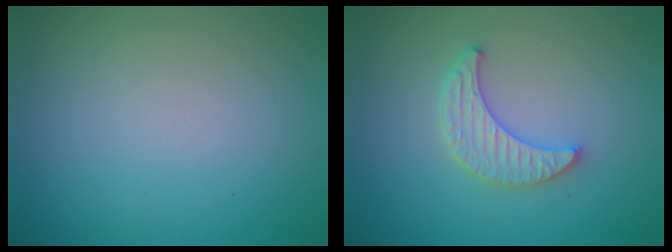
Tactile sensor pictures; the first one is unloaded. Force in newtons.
{"total": 2.9, "press": 2.9, "slide": 0.7}